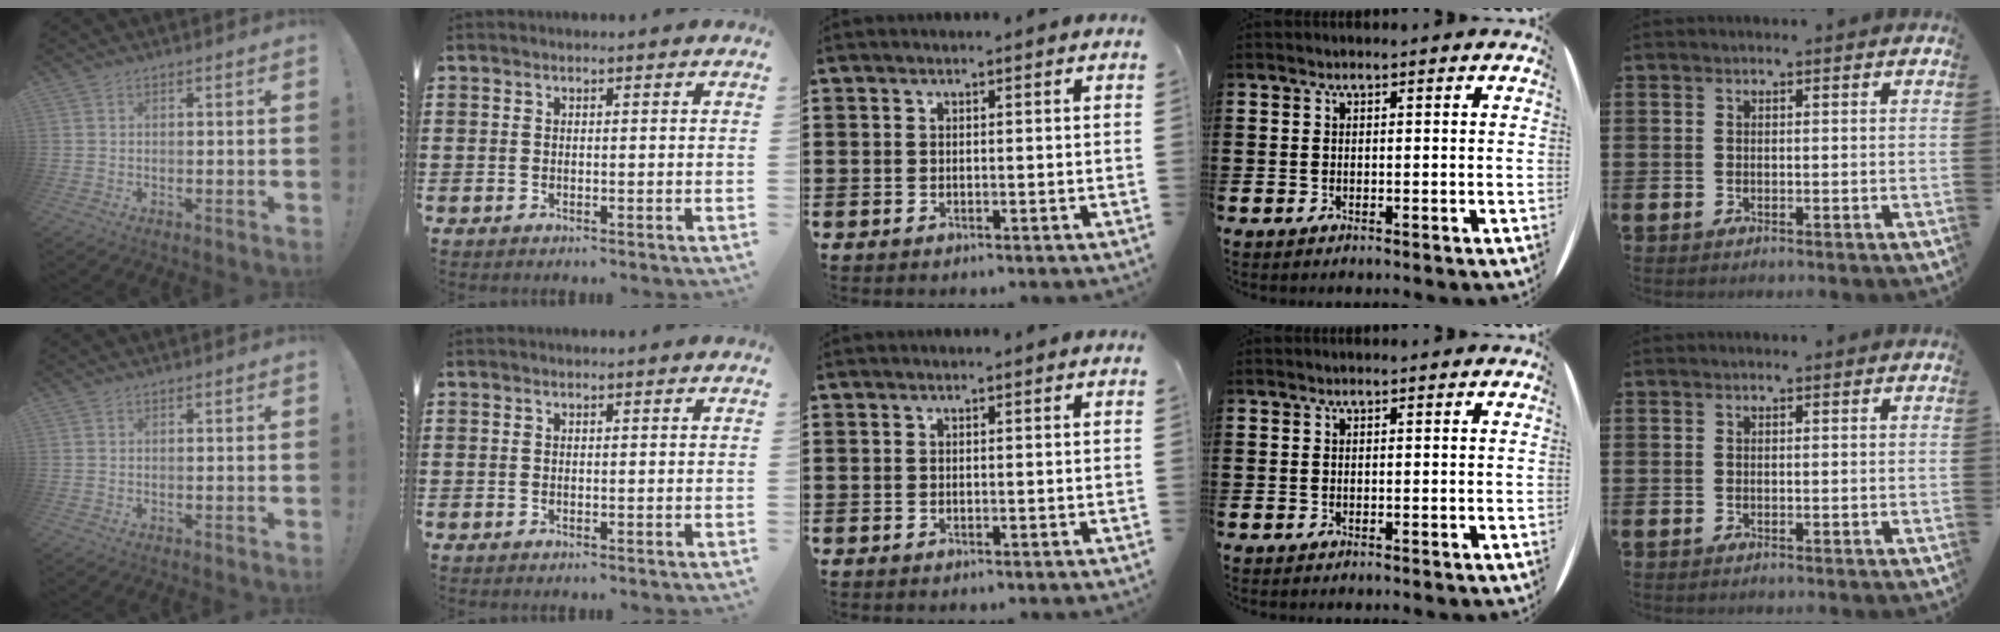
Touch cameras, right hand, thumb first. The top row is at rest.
{}